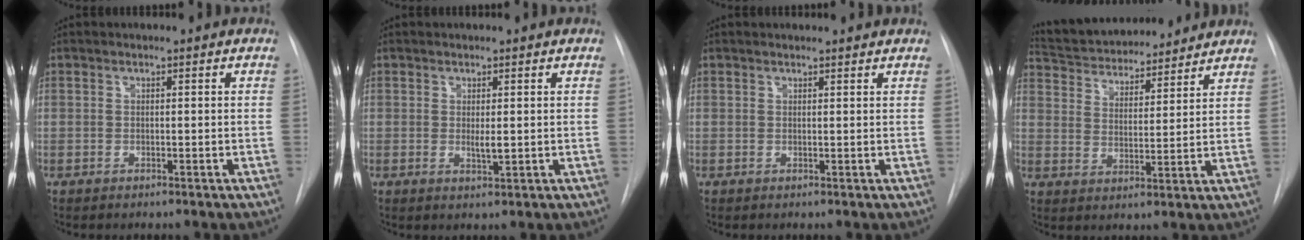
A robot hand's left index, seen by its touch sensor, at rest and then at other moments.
{"total": 1.6, "force": [0.3, 0.3, 1.5], "torque": [-0.028, -0.004, 0.008]}
{"total": 3.2, "force": [3.2, 0.5, 0.6], "torque": [-0.010, 0.015, 0.034]}
{"total": 17.2, "force": [15.8, 4.1, 5.4], "torque": [-0.095, 0.023, 0.247]}